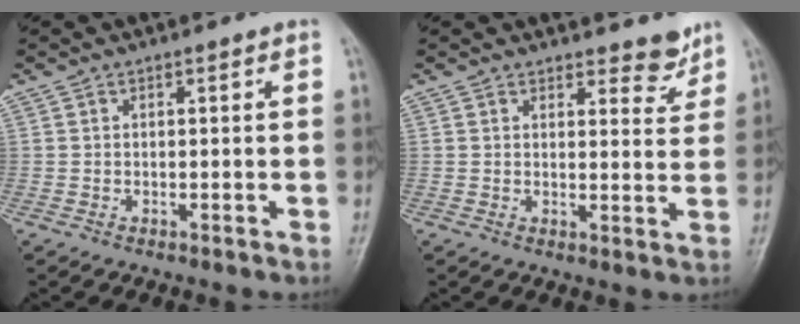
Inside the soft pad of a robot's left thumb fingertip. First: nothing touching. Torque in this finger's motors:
{"motor_torque": [0.65, 0.11, 0.26, -0.50, 0.08]}